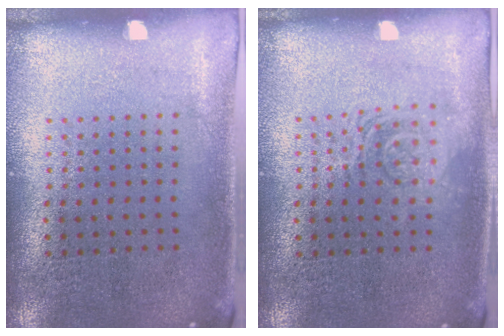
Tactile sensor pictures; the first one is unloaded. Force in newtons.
{"total": 1.3, "press": 1.2, "slide": 0.3}